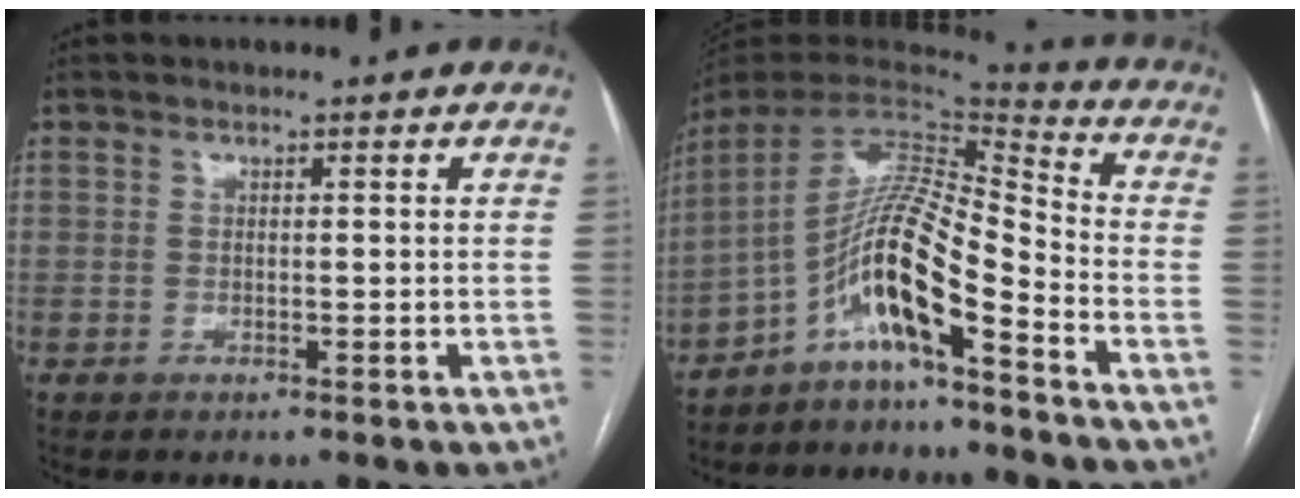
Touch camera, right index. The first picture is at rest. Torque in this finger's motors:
{"motor_torque": [1.25, -0.89, 0.51, 0.21]}